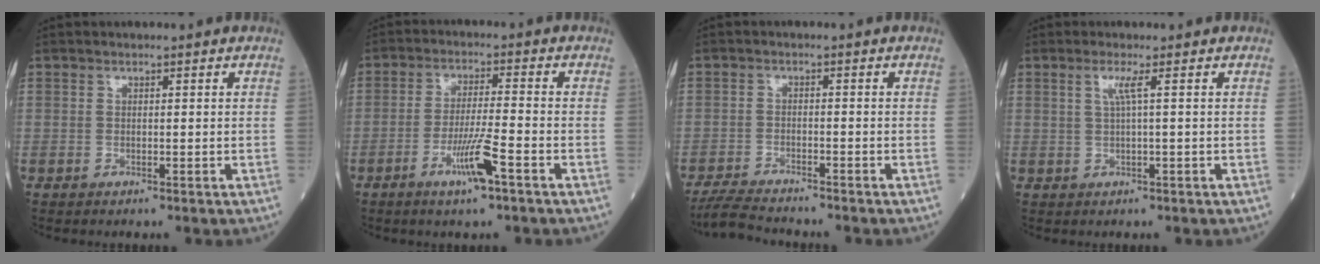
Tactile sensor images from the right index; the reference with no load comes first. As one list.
[{"total": 6.7, "force": [-3.4, -0.1, 5.8], "torque": [-0.111, -0.010, -0.064]}, {"total": 6.3, "force": [-5.9, 0.2, 2.2], "torque": [-0.039, -0.023, -0.104]}, {"total": 2.0, "force": [0.5, -0.5, 1.9], "torque": [-0.043, 0.002, 0.013]}]